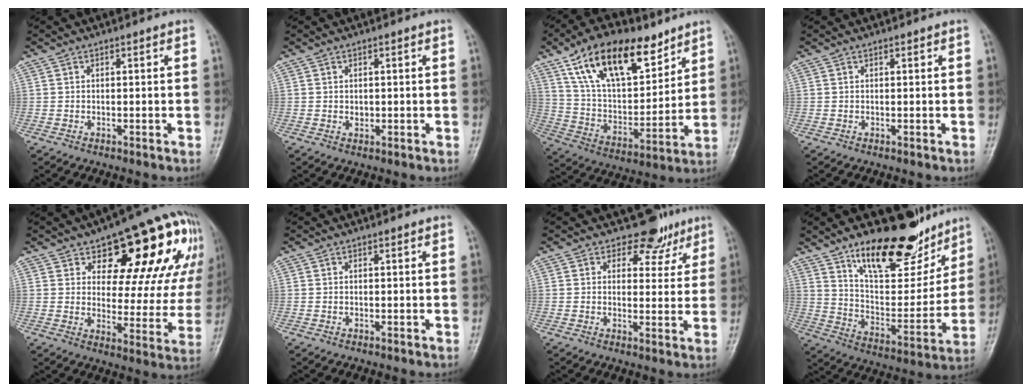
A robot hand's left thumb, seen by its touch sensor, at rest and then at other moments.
{"total": 0.6, "force": [0.0, 0.6, 0.1], "torque": [-0.004, -0.001, 0.002]}
{"total": 21.1, "force": [12.8, 10.0, 13.4], "torque": [-0.192, -0.044, 0.232]}
{"total": 0.0}
{"total": 22.6, "force": [10.3, 10.5, 17.1], "torque": [-0.170, -0.018, 0.143]}
{"total": 0.0}
{"total": 5.6, "force": [4.2, 3.6, 0.5], "torque": [0.025, -0.028, 0.047]}
{"total": 20.4, "force": [14.4, 8.5, 11.8], "torque": [-0.129, -0.087, 0.234]}